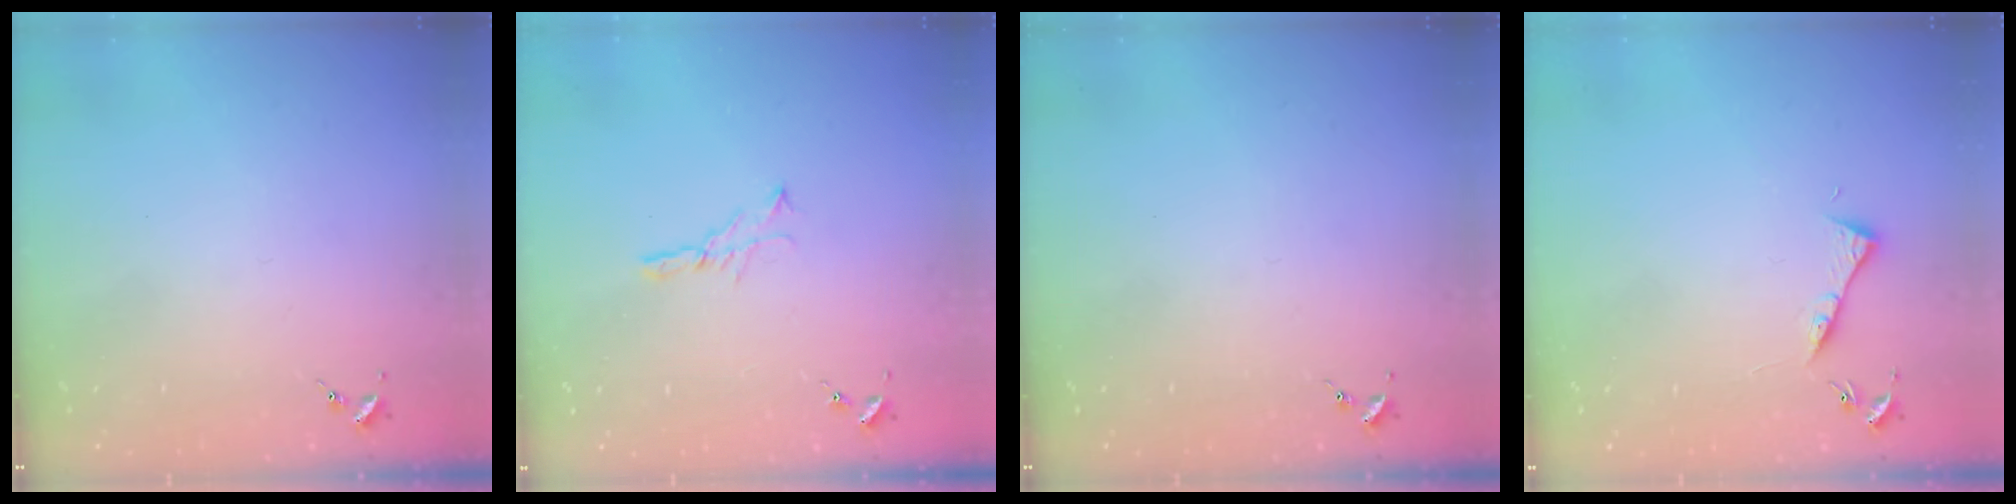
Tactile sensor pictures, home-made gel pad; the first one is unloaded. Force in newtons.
{"total": 5.2, "press": 5.2, "slide": 0.3}
{"total": 0.0}
{"total": 4.2, "press": 4.1, "slide": 0.5}